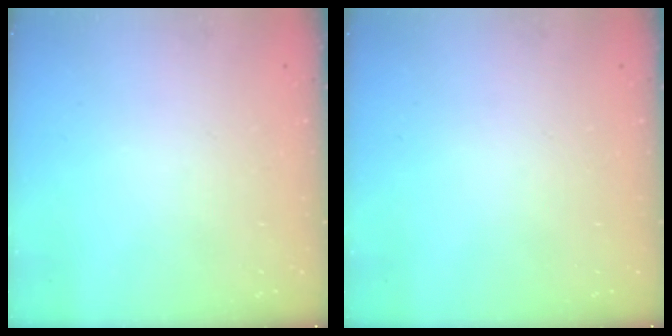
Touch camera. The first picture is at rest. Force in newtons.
{"total": 0.0}